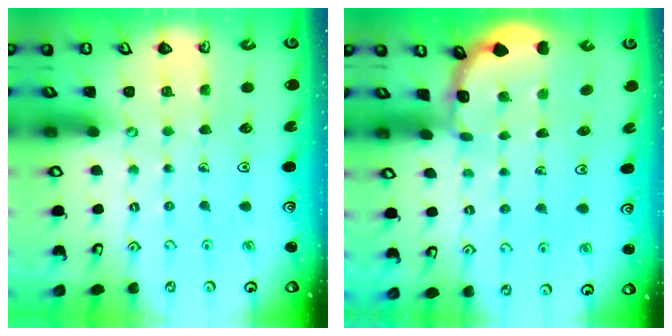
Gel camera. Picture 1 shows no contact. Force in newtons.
{"total": 1.8, "press": 1.8, "slide": 0.3}